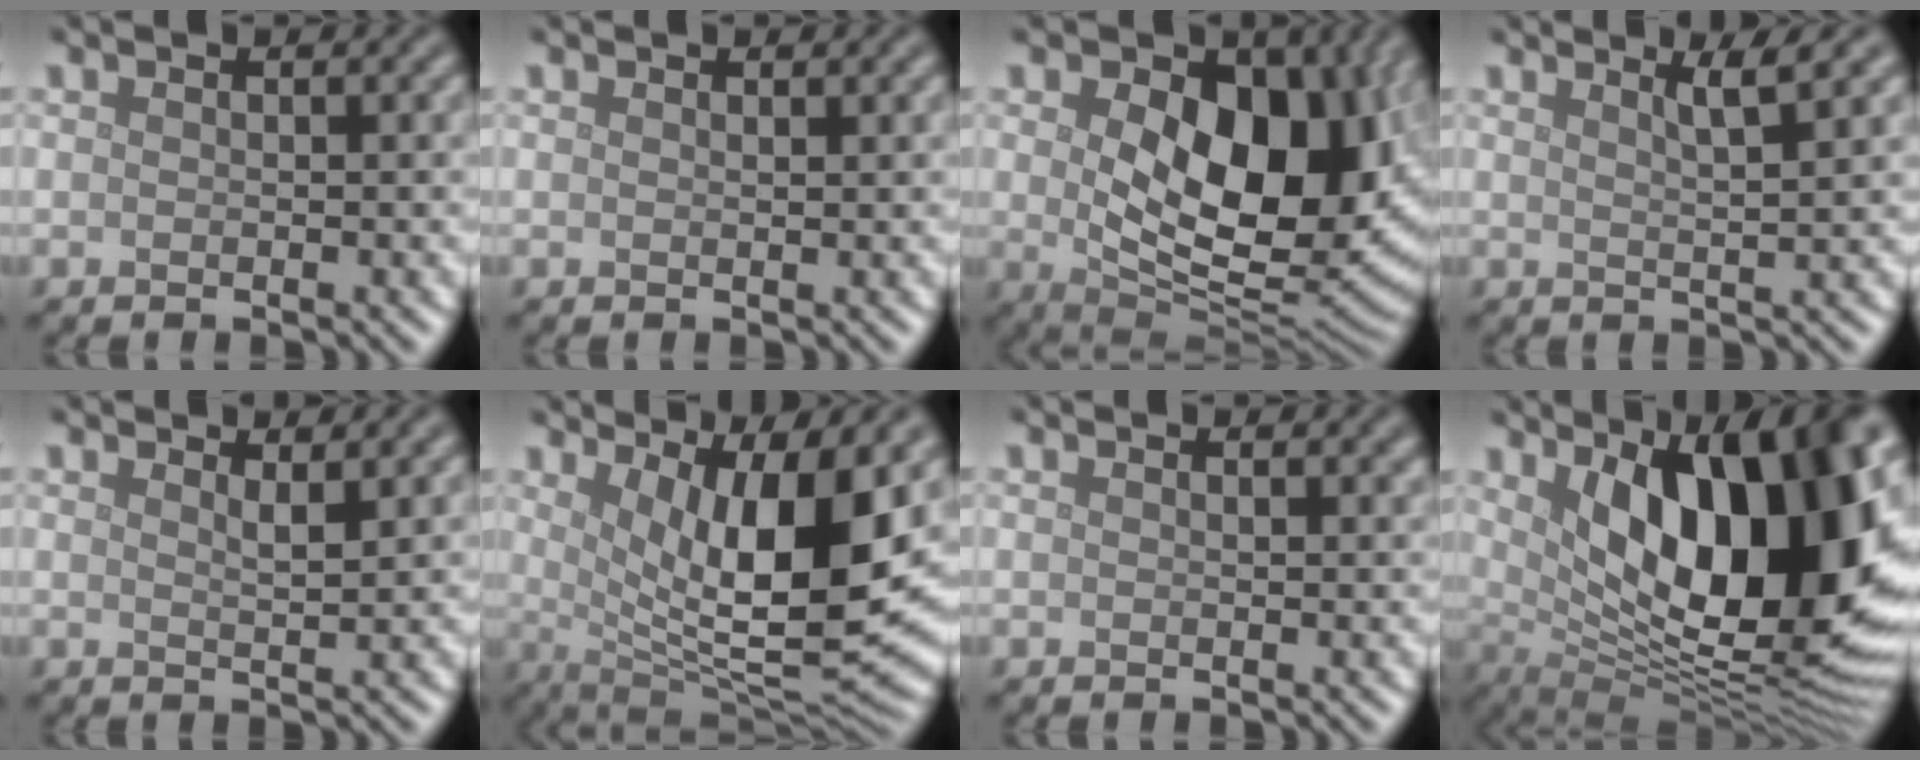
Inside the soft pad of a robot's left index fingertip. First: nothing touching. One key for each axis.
{"total": 0.5, "fx": 0.5, "fy": 0.1, "fz": 0.2, "tx": -0.001, "ty": -0.001, "tz": 0.009}
{"total": 15.6, "fx": 2.6, "fy": 9.2, "fz": 12.3, "tx": -0.164, "ty": -0.014, "tz": 0.055}
{"total": 2.8, "fx": 1.7, "fy": 0.5, "fz": 2.1, "tx": -0.022, "ty": 0.007, "tz": 0.025}
{"total": 1.7, "fx": 1.3, "fy": 0.4, "fz": 1.0, "tx": -0.011, "ty": 0.000, "tz": 0.018}
{"total": 12.5, "fx": 2.9, "fy": 3.8, "fz": 11.5, "tx": -0.162, "ty": -0.015, "tz": 0.054}
{"total": 0.8, "fx": 0.7, "fy": 0.2, "fz": 0.3, "tx": -0.004, "ty": 0.001, "tz": 0.011}
{"total": 15.7, "fx": 3.7, "fy": 6.4, "fz": 13.8, "tx": -0.174, "ty": -0.001, "tz": 0.054}